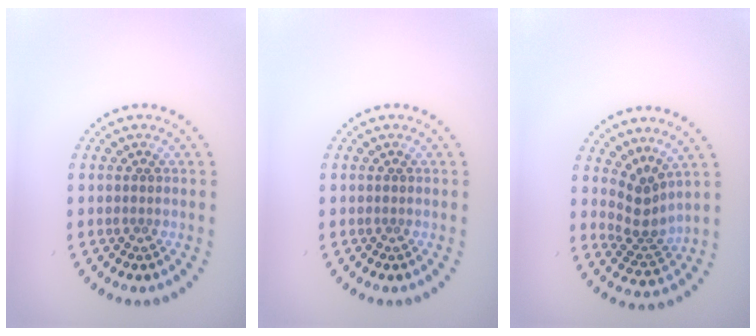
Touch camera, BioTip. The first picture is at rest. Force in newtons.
{"total": 0.0}
{"total": 3.0, "press": 2.0, "slide": 2.2}